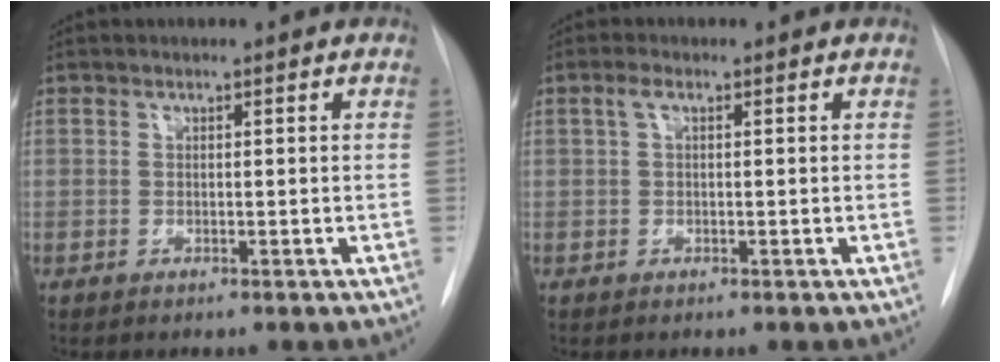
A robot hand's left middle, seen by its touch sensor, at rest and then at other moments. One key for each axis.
{"total": 1.5, "fx": 0.5, "fy": 0.5, "fz": 1.4, "tx": -0.028, "ty": 0.009, "tz": 0.008}